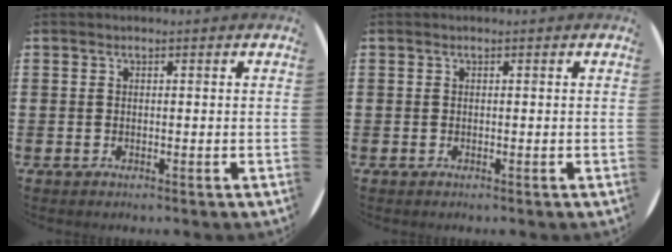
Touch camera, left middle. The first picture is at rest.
{"total": 0.0}